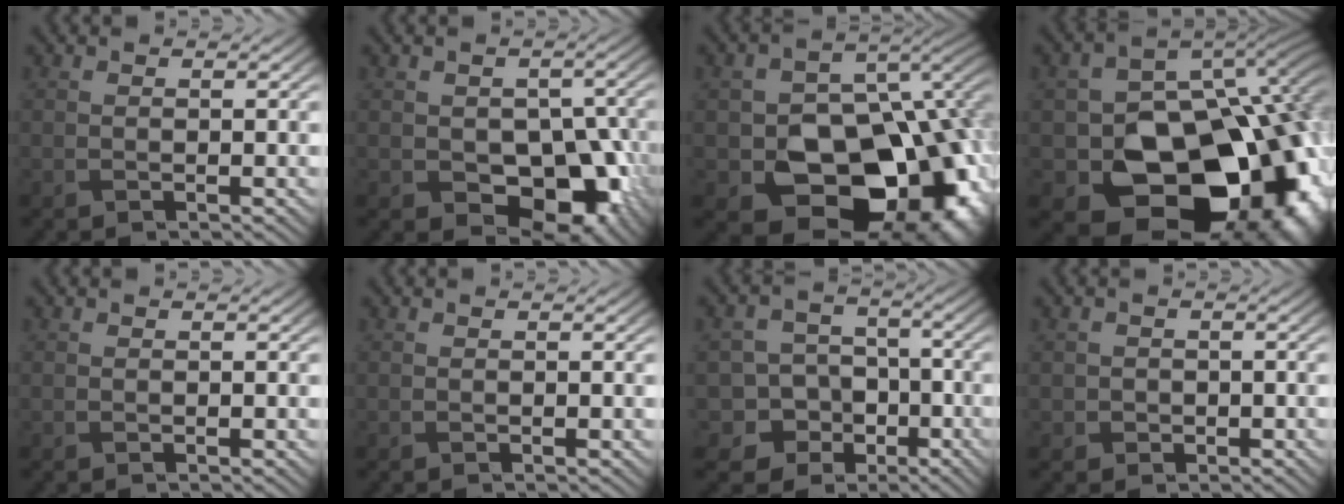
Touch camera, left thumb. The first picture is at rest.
{"total": 10.1, "force": [-3.1, 6.7, 6.9], "torque": [-0.088, -0.026, -0.041]}
{"total": 17.9, "force": [-6.9, 12.3, 11.0], "torque": [-0.140, -0.048, -0.091]}
{"total": 19.5, "force": [-6.3, 13.9, 12.2], "torque": [-0.160, -0.059, -0.073]}
{"total": 0.0}
{"total": 0.0}
{"total": 10.4, "force": [-5.2, 8.6, 2.5], "torque": [-0.067, -0.006, -0.114]}
{"total": 2.0, "force": [-0.7, 1.9, 0.3], "torque": [-0.010, -0.004, -0.019]}